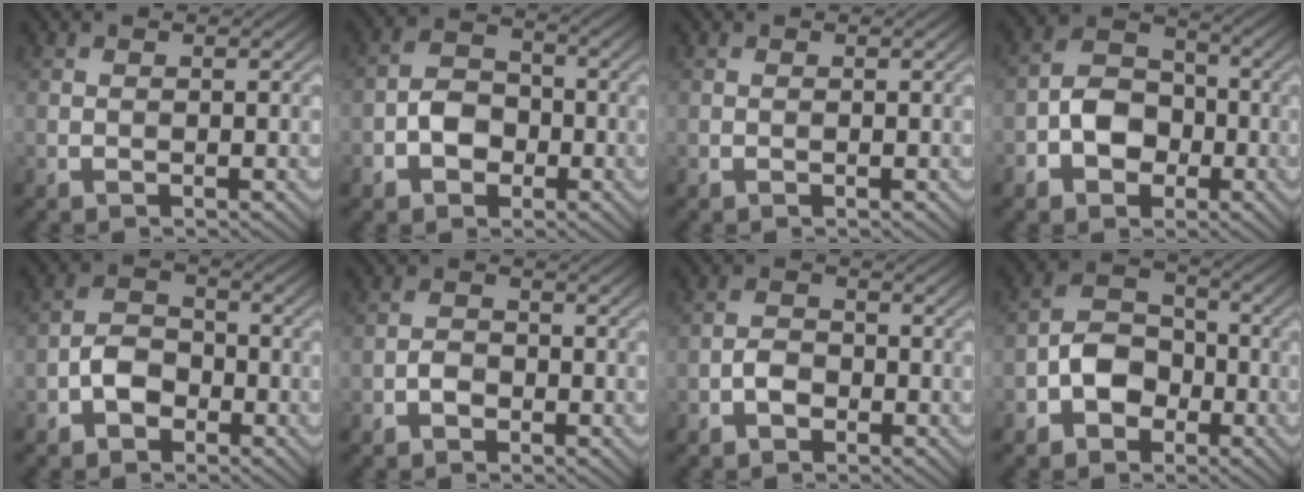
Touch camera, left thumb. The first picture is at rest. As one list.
[{"total": 4.8, "force": [-1.8, 3.5, 2.8], "torque": [-0.048, 0.003, -0.041]}, {"total": 0.0}, {"total": 6.5, "force": [-2.3, 4.7, 3.8], "torque": [-0.069, 0.003, -0.052]}, {"total": 4.5, "force": [-2.1, 3.0, 2.6], "torque": [-0.047, 0.008, -0.049]}, {"total": 2.0, "force": [-1.1, 1.3, 1.1], "torque": [-0.019, 0.003, -0.025]}, {"total": 2.6, "force": [-1.4, 1.6, 1.5], "torque": [-0.026, 0.006, -0.031]}, {"total": 6.4, "force": [-2.7, 4.6, 3.6], "torque": [-0.065, 0.007, -0.060]}]